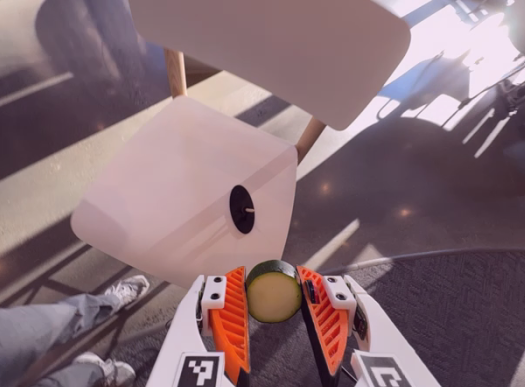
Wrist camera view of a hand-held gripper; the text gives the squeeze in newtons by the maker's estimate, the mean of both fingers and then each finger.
{"total": 9.6, "left": 9.9, "right": 9.3}